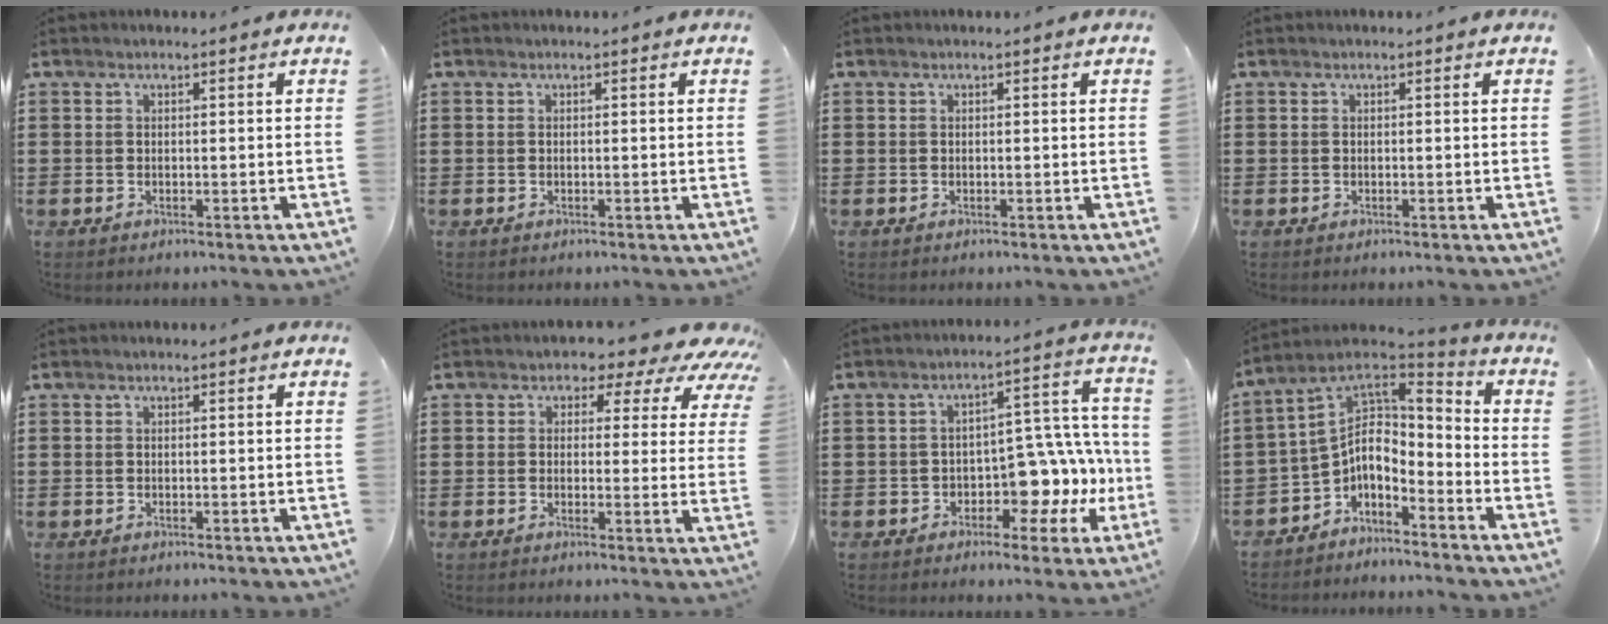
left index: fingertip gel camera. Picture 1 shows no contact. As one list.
[{"total": 0.0}, {"total": 0.0}, {"total": 0.0}, {"total": 0.0}, {"total": 3.4, "force": [2.1, 2.4, 1.4], "torque": [-0.023, -0.022, 0.024]}, {"total": 7.8, "force": [-1.9, 5.2, 5.4], "torque": [-0.090, -0.011, -0.030]}, {"total": 6.3, "force": [-3.0, 3.5, 4.4], "torque": [-0.106, -0.010, -0.070]}]